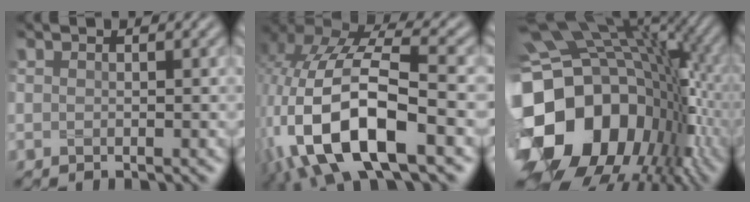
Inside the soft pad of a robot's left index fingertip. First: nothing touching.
{"total": 13.8, "force": [-5.2, 6.3, 11.1], "torque": [-0.238, -0.008, -0.095]}
{"total": 17.8, "force": [-3.0, 13.5, 11.3], "torque": [-0.223, -0.004, -0.054]}